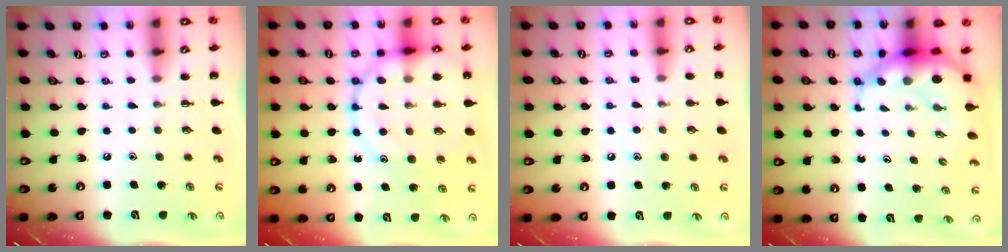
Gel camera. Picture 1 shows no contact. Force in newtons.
{"total": 17.9, "press": 17.7, "slide": 2.7}
{"total": 6.8, "press": 6.6, "slide": 1.4}
{"total": 9.2, "press": 8.8, "slide": 2.8}